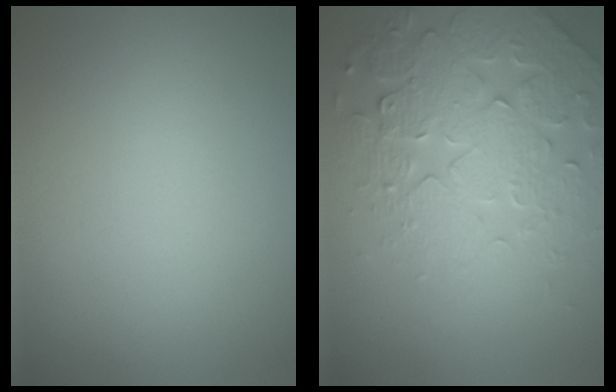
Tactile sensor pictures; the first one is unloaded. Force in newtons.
{"total": 5.8, "press": 5.2, "slide": 2.7}